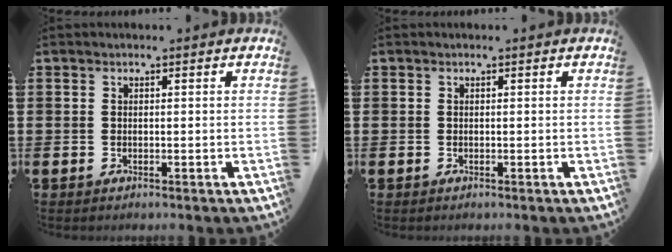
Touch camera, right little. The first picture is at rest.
{"total": 0.0}